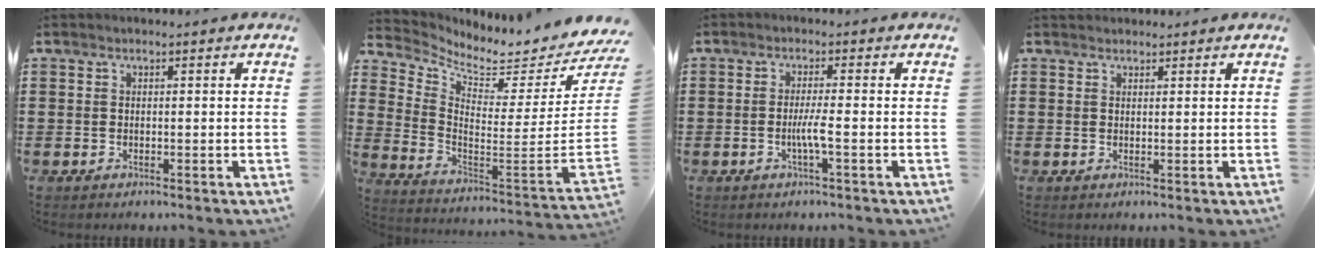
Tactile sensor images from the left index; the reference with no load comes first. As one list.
[{"total": 3.4, "force": [3.2, 0.1, 1.2], "torque": [-0.045, -0.061, 0.043]}, {"total": 3.1, "force": [-0.9, -0.2, 3.0], "torque": [-0.060, -0.008, -0.022]}, {"total": 1.2, "force": [1.1, 0.4, -0.1], "torque": [0.000, 0.001, 0.022]}]